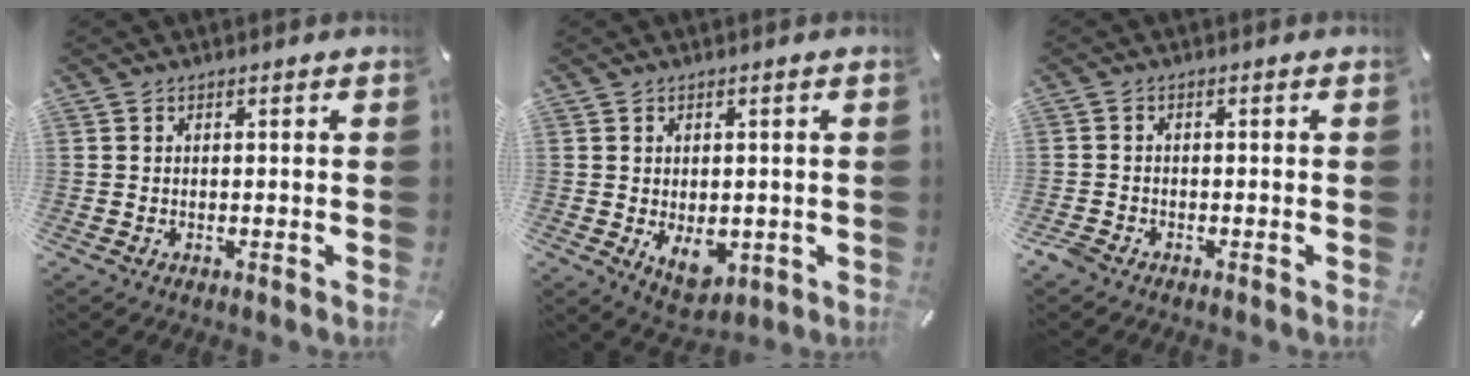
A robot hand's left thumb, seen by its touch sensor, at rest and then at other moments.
{"total": 6.4, "force": [-1.2, 4.6, 4.3], "torque": [-0.056, -0.008, -0.022]}
{"total": 1.7, "force": [-1.4, 0.8, 0.6], "torque": [-0.016, 0.004, -0.030]}